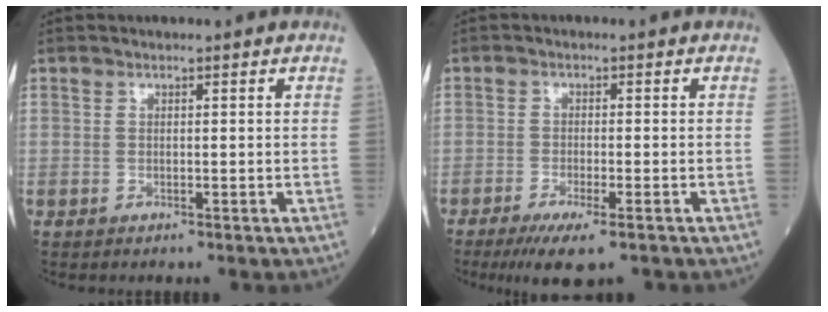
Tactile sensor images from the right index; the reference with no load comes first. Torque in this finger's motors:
{"motor_torque": [0.76, -0.75, 0.10, 0.05]}